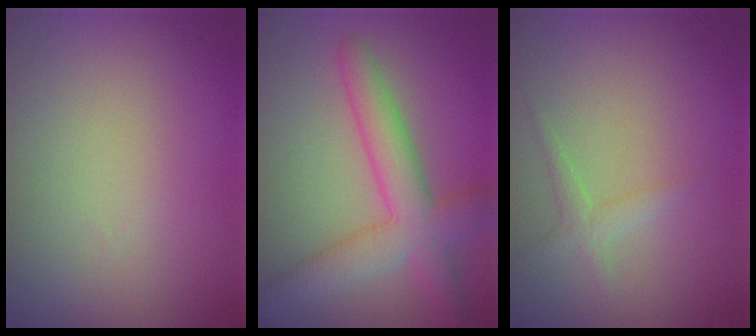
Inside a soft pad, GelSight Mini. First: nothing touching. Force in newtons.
{"total": 5.9, "press": 5.9, "slide": 0.1}
{"total": 1.2, "press": 1.2, "slide": 0.0}